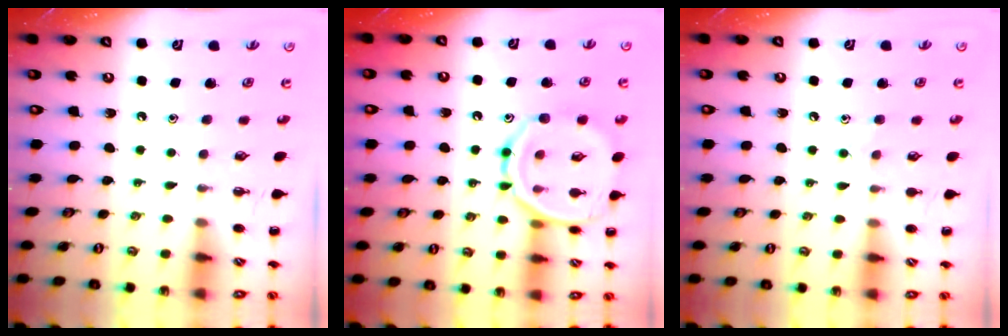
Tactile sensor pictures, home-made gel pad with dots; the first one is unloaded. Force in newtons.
{"total": 14.6, "press": 14.6, "slide": 0.8}
{"total": 6.0, "press": 5.9, "slide": 1.3}